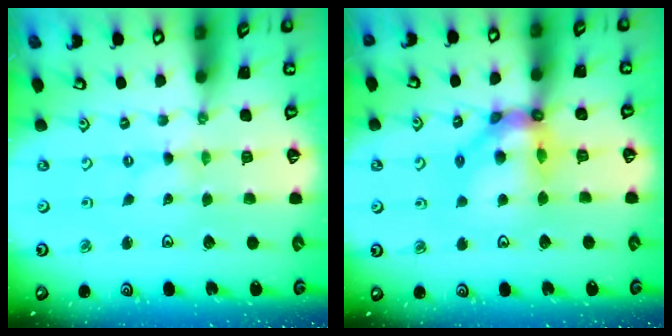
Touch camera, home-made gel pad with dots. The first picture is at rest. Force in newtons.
{"total": 12.2, "press": 12.1, "slide": 1.8}